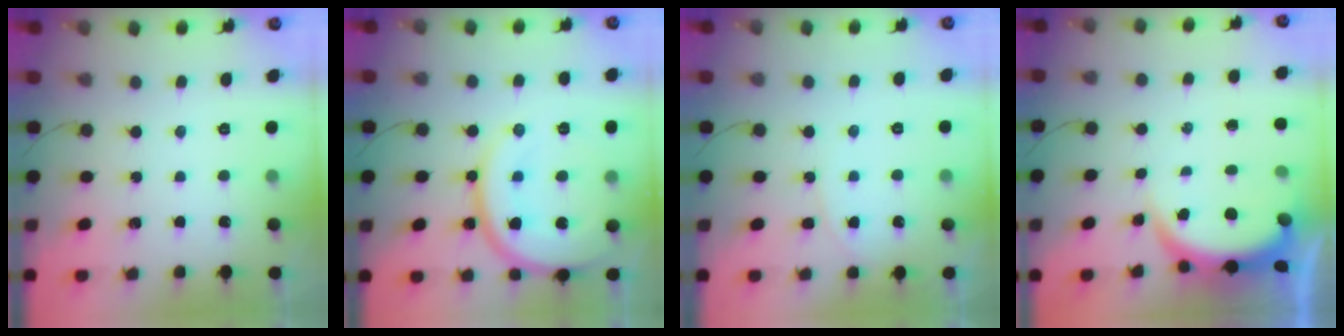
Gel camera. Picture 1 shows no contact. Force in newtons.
{"total": 18.4, "press": 18.3, "slide": 1.9}
{"total": 5.7, "press": 5.7, "slide": 0.4}
{"total": 4.9, "press": 4.7, "slide": 1.1}